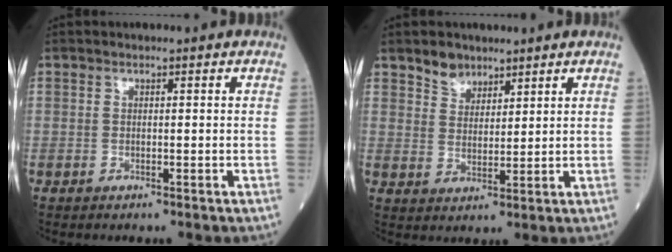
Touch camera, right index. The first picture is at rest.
{"total": 3.8, "force": [3.1, 2.1, 0.8], "torque": [-0.013, 0.001, 0.058]}